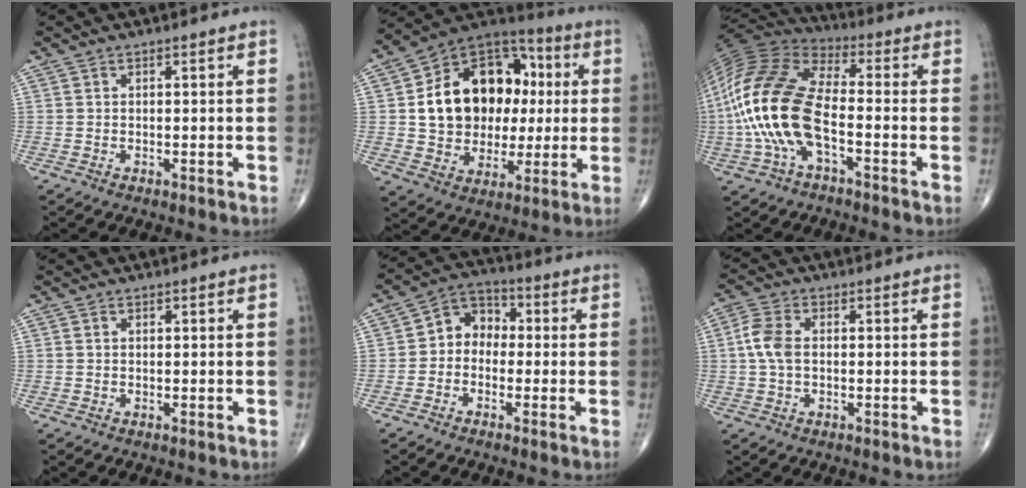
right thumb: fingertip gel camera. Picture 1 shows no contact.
{"total": 21.8, "force": [2.5, 16.4, 14.2], "torque": [-0.187, 0.026, 0.047]}
{"total": 19.9, "force": [-3.9, 9.5, 17.0], "torque": [-0.370, 0.028, -0.079]}
{"total": 0.5, "force": [0.1, 0.4, 0.3], "torque": [-0.005, -0.001, 0.003]}
{"total": 7.0, "force": [-0.6, 5.7, 4.0], "torque": [-0.030, 0.031, -0.032]}
{"total": 5.4, "force": [0.2, 3.3, 4.3], "torque": [-0.101, 0.013, -0.001]}